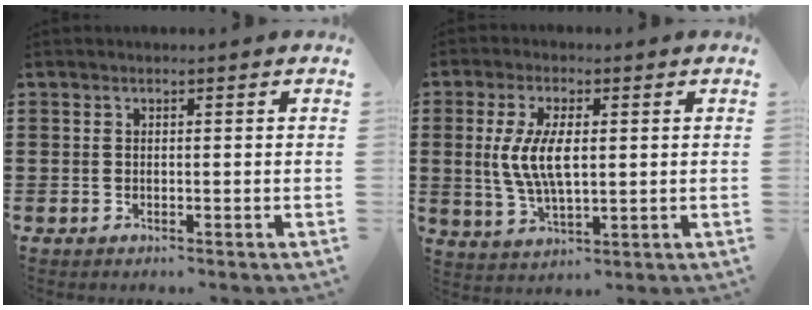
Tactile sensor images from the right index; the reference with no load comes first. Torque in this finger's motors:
{"motor_torque": [0.52, -0.20, 0.39, 0.21]}